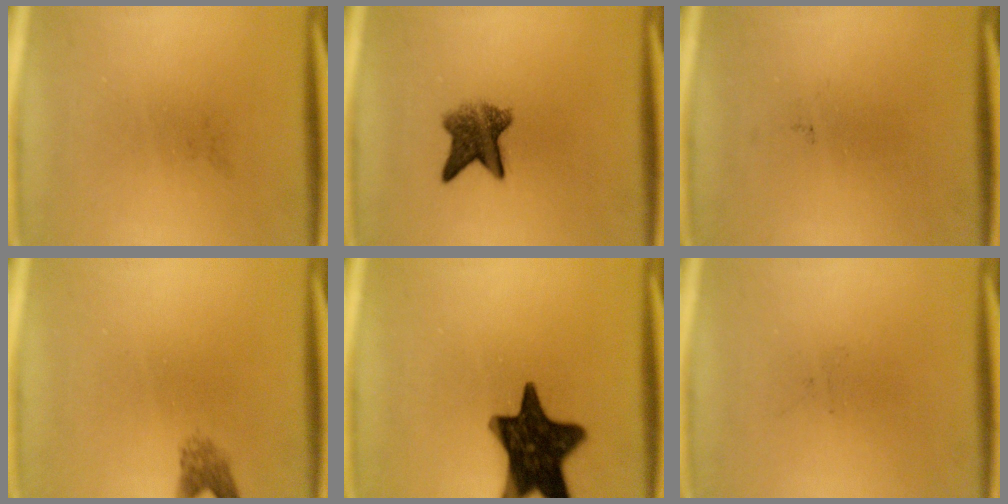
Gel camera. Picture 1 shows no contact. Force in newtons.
{"total": 5.9}
{"total": 0.0}
{"total": 2.1}
{"total": 16.6}
{"total": 0.0}